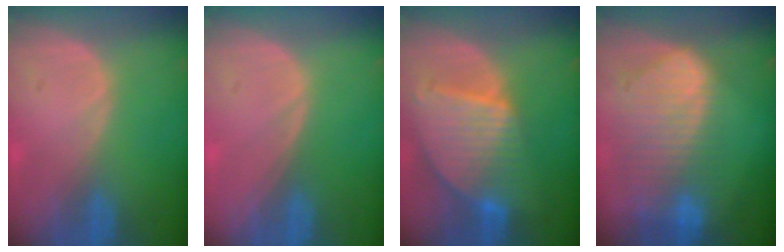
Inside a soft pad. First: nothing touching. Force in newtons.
{"total": 0.0}
{"total": 9.6, "press": 8.3, "slide": 4.8}
{"total": 10.6, "press": 9.1, "slide": 5.4}